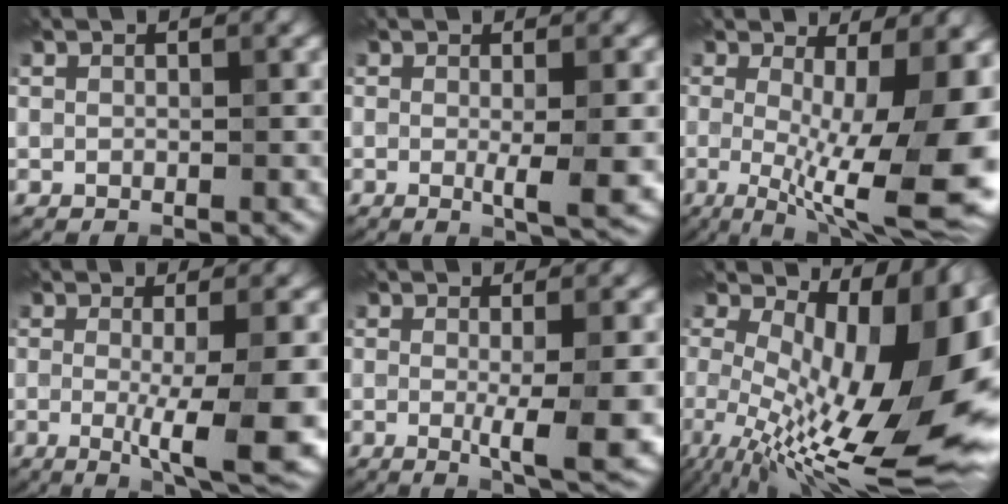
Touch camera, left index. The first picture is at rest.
{"total": 4.1, "force": [-1.0, 0.6, 3.9], "torque": [-0.066, -0.010, -0.017]}
{"total": 11.0, "force": [-1.1, 1.7, 10.8], "torque": [-0.156, -0.025, -0.018]}
{"total": 8.6, "force": [-1.7, 1.2, 8.3], "torque": [-0.132, -0.019, -0.025]}
{"total": 6.1, "force": [-1.4, 0.7, 5.9], "torque": [-0.098, -0.012, -0.021]}
{"total": 14.3, "force": [-0.4, 4.7, 13.5], "torque": [-0.178, -0.008, 0.001]}